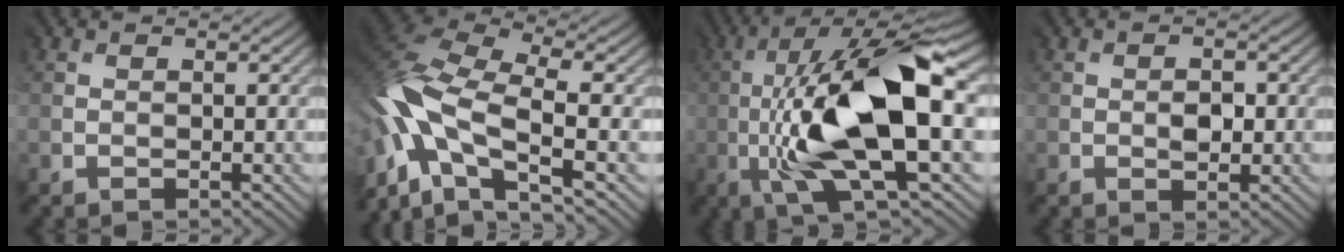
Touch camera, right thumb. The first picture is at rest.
{"total": 12.7, "force": [-3.9, 7.0, 9.8], "torque": [-0.232, -0.007, -0.077]}
{"total": 13.7, "force": [-1.1, 3.8, 13.2], "torque": [-0.247, 0.021, -0.016]}
{"total": 1.3, "force": [-0.3, 1.0, 0.8], "torque": [-0.013, 0.000, -0.002]}